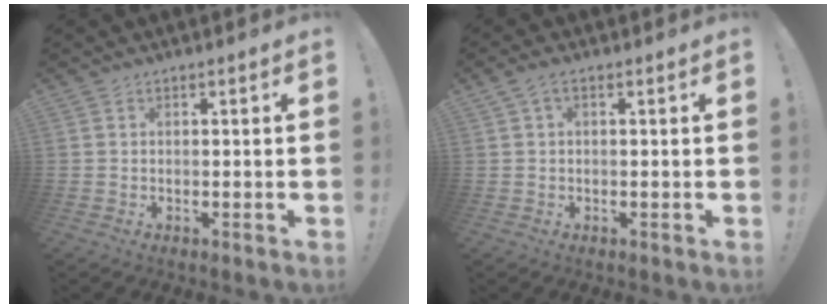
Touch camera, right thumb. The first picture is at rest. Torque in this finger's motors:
{"motor_torque": [-0.07, -0.10, 0.38, 0.01, 0.09]}